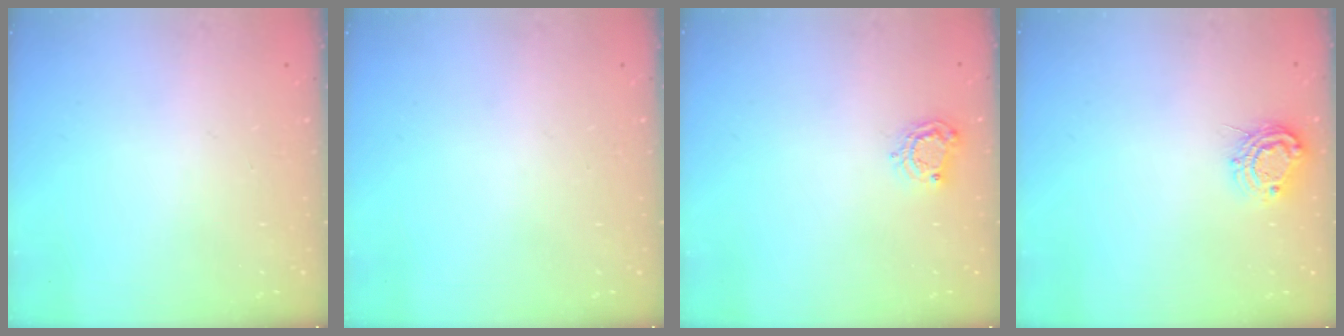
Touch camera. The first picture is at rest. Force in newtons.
{"total": 0.0}
{"total": 5.8, "press": 5.8, "slide": 0.5}
{"total": 8.8, "press": 8.8, "slide": 0.5}